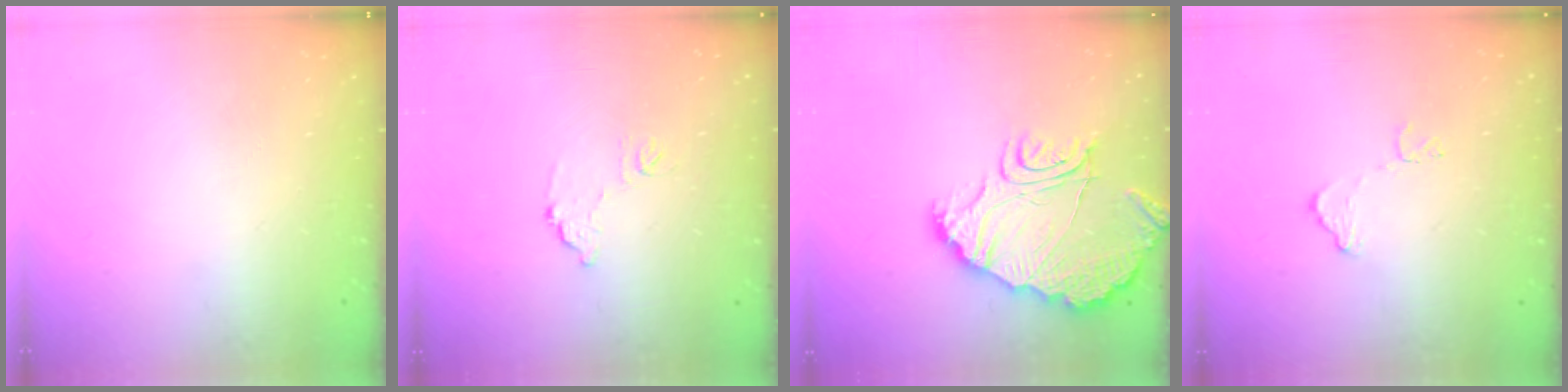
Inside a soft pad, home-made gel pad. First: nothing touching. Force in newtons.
{"total": 7.1, "press": 7.1, "slide": 0.4}
{"total": 15.7, "press": 15.6, "slide": 1.7}
{"total": 9.0, "press": 9.0, "slide": 0.5}